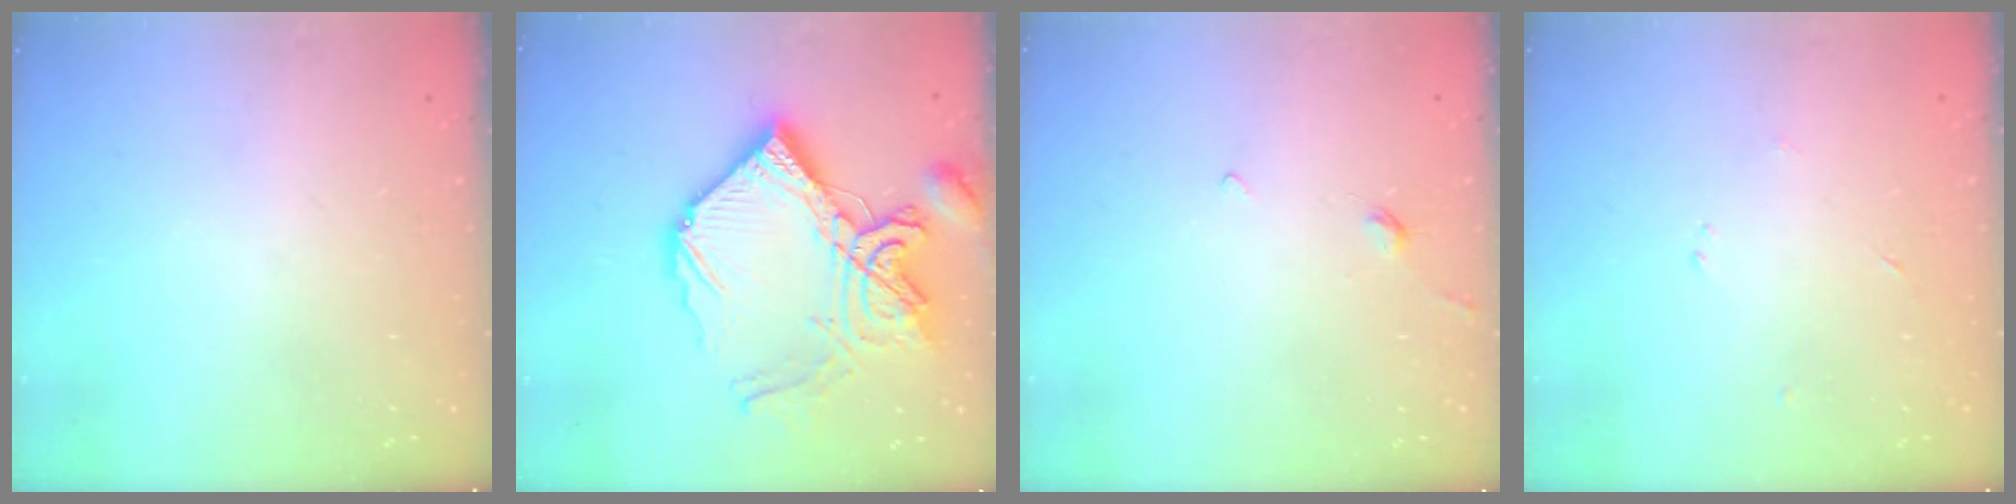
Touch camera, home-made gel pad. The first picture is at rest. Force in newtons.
{"total": 22.9, "press": 22.8, "slide": 2.1}
{"total": 1.7, "press": 1.6, "slide": 0.5}
{"total": 2.4, "press": 2.4, "slide": 0.3}